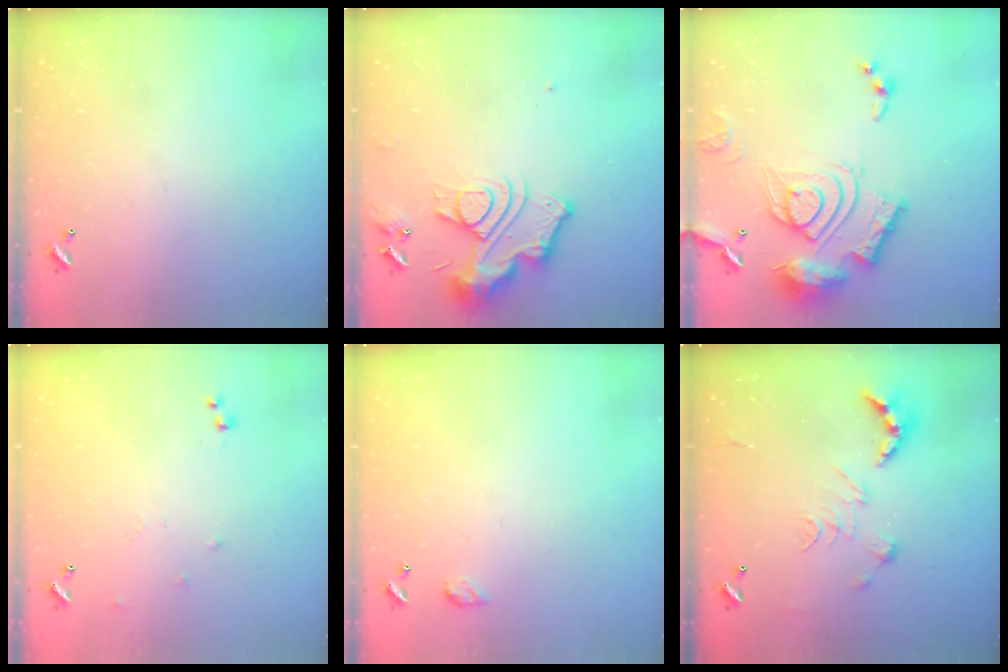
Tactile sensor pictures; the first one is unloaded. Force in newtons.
{"total": 13.0, "press": 12.9, "slide": 1.3}
{"total": 20.1, "press": 20.0, "slide": 1.9}
{"total": 6.3, "press": 6.3, "slide": 0.7}
{"total": 3.2, "press": 3.2, "slide": 0.4}
{"total": 2.5, "press": 2.0, "slide": 1.5}